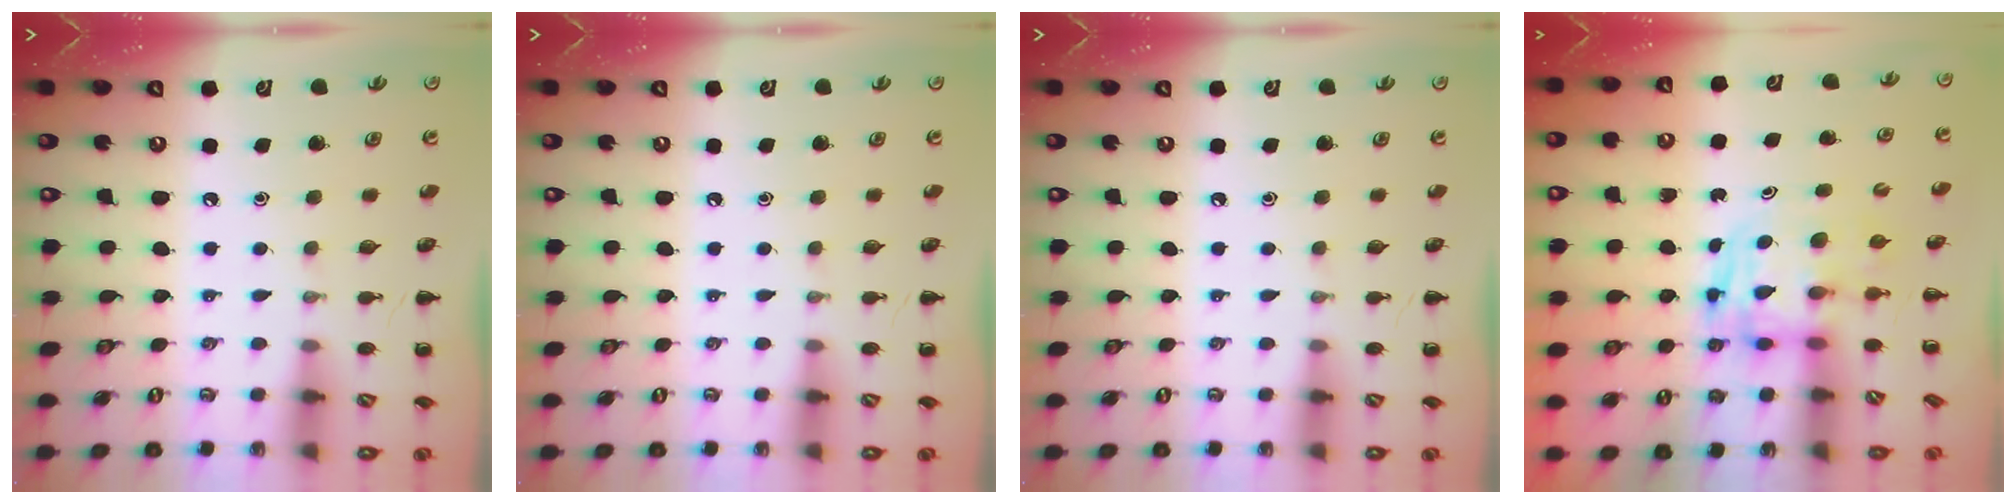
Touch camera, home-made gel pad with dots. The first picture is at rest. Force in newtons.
{"total": 0.0}
{"total": 0.0}
{"total": 2.6, "press": 2.6, "slide": 0.2}